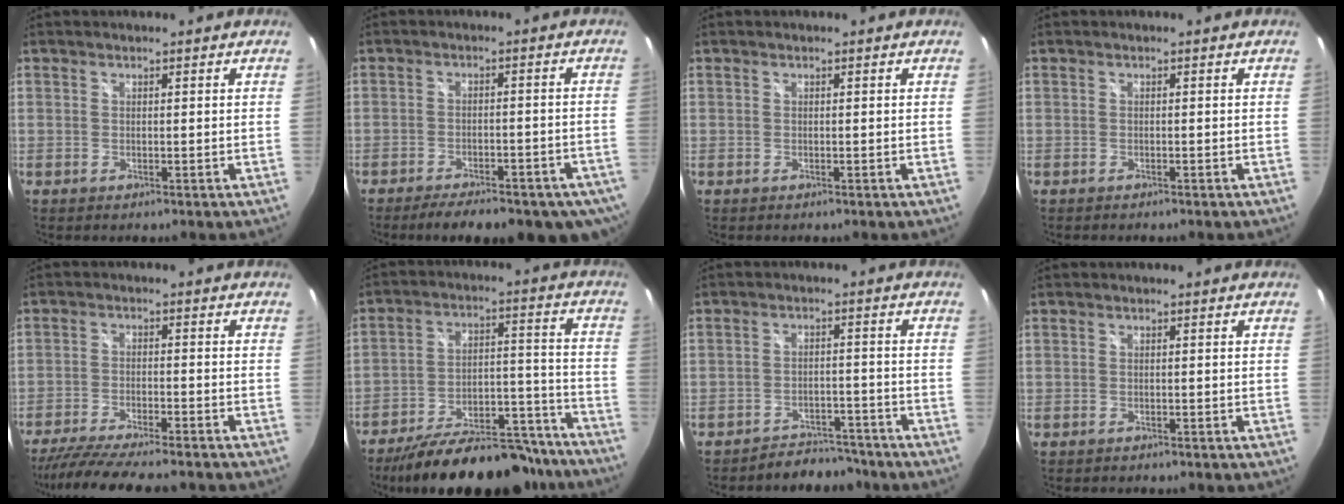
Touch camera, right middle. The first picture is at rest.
{"total": 15.1, "force": [-11.1, 5.1, 8.8], "torque": [-0.148, -0.027, -0.140]}
{"total": 0.0}
{"total": 0.7, "force": [-0.7, 0.1, 0.2], "torque": [-0.005, -0.001, -0.009]}
{"total": 15.4, "force": [-13.3, 1.7, 7.4], "torque": [-0.149, -0.029, -0.211]}
{"total": 24.9, "force": [-20.8, 8.4, 10.9], "torque": [-0.180, 0.017, -0.268]}
{"total": 7.0, "force": [-6.5, 2.6, 0.6], "torque": [-0.019, 0.013, -0.083]}
{"total": 1.1, "force": [-1.0, 0.4, 0.4], "torque": [-0.011, -0.001, -0.012]}